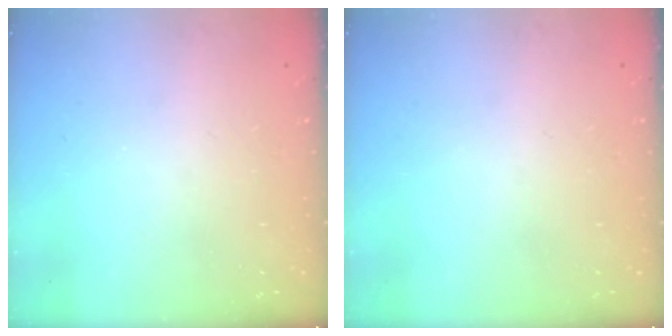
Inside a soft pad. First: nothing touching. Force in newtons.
{"total": 0.0}